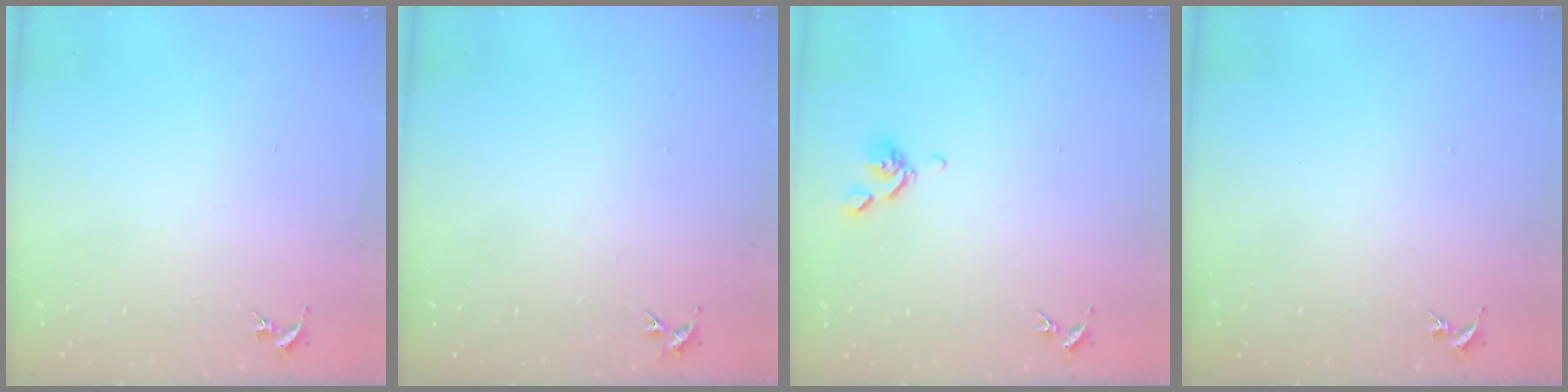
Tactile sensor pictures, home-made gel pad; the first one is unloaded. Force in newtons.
{"total": 3.6, "press": 3.5, "slide": 0.4}
{"total": 6.8, "press": 6.7, "slide": 0.9}
{"total": 0.0}